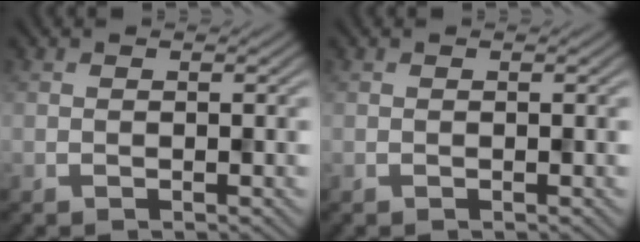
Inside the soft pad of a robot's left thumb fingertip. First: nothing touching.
{"total": 0.0}